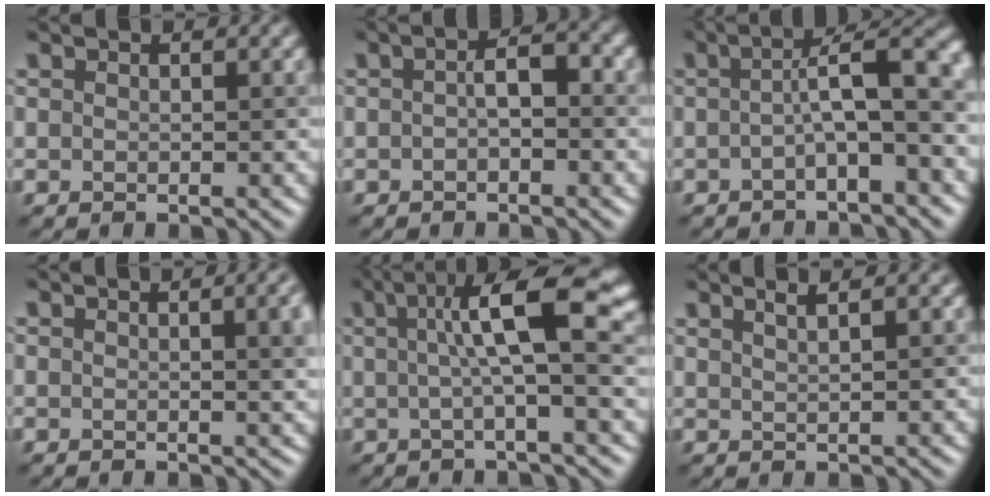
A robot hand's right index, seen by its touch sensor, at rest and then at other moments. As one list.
[{"total": 2.3, "force": [-0.3, 0.9, 2.1], "torque": [-0.038, 0.007, -0.009]}, {"total": 6.3, "force": [-0.3, 1.6, 6.1], "torque": [-0.079, 0.019, -0.013]}, {"total": 4.5, "force": [0.7, 1.8, 4.0], "torque": [-0.019, 0.015, 0.006]}, {"total": 8.5, "force": [1.9, 1.6, 8.1], "torque": [-0.119, 0.017, 0.024]}, {"total": 3.2, "force": [2.1, 1.2, 2.1], "torque": [-0.001, 0.019, 0.002]}]